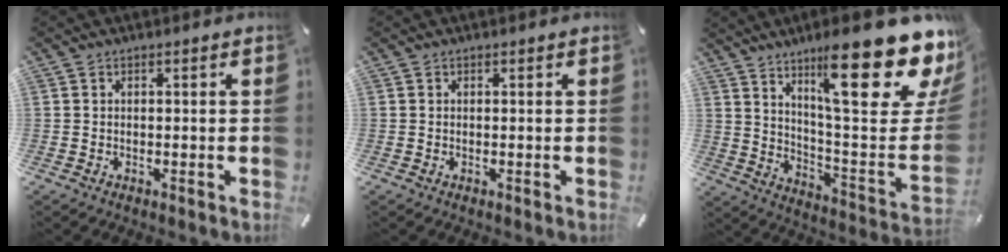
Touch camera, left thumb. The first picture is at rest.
{"total": 0.0}
{"total": 28.3, "force": [17.4, 8.1, 20.7], "torque": [-0.288, -0.123, 0.284]}